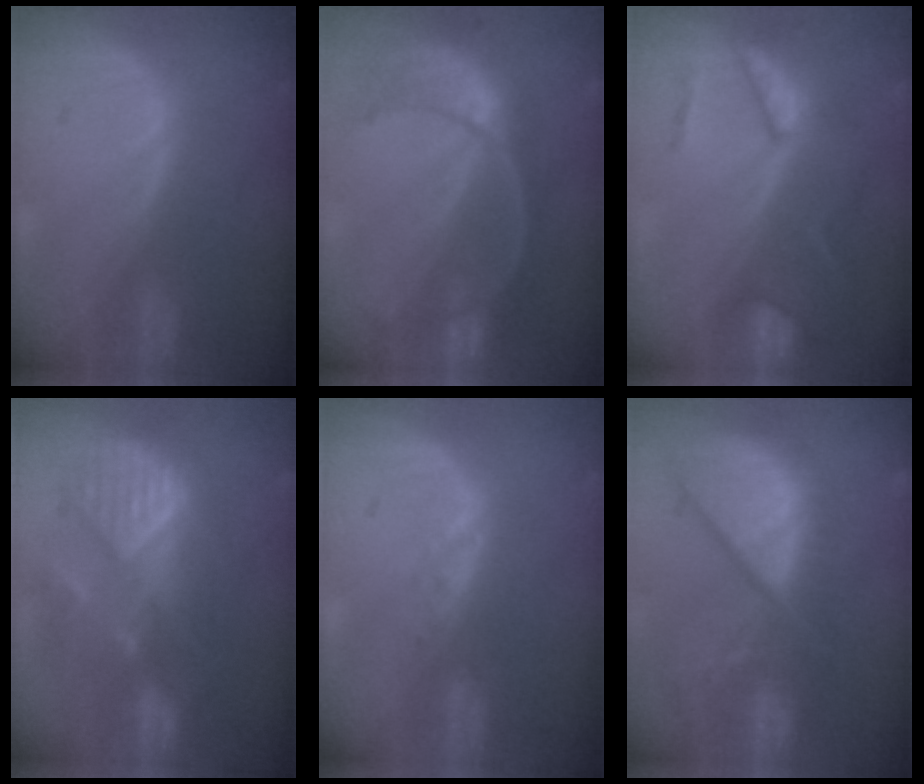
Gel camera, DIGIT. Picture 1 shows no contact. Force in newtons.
{"total": 9.7, "press": 8.6, "slide": 4.5}
{"total": 7.3, "press": 6.5, "slide": 3.3}
{"total": 9.8, "press": 9.3, "slide": 3.1}
{"total": 1.4, "press": 1.4, "slide": 0.2}
{"total": 13.1, "press": 10.8, "slide": 7.3}